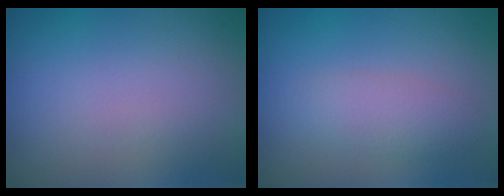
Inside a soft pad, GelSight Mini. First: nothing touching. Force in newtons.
{"total": 2.3, "press": 2.3, "slide": 0.1}